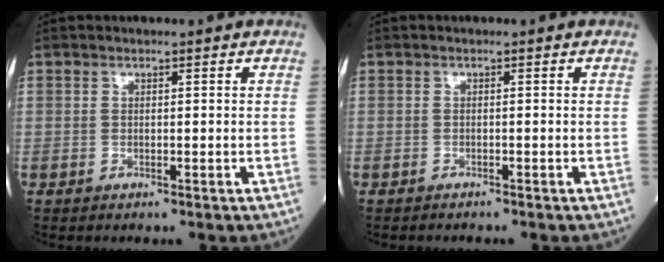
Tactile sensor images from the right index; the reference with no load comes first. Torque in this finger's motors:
{"motor_torque": [-0.10, 0.12, -0.03, 0.02]}